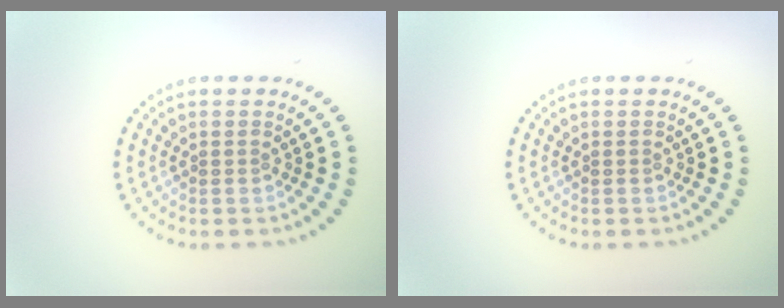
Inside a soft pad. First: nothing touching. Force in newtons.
{"total": 0.0}